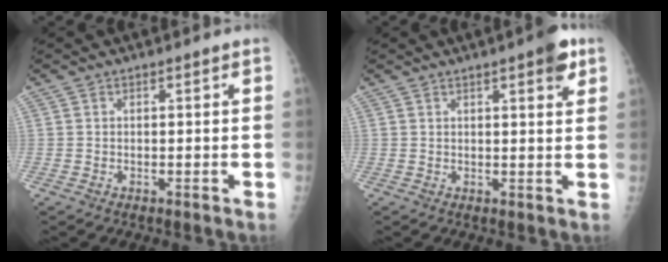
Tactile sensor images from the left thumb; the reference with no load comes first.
{"total": 4.6, "force": [2.6, 1.3, 3.6], "torque": [-0.037, -0.009, 0.028]}